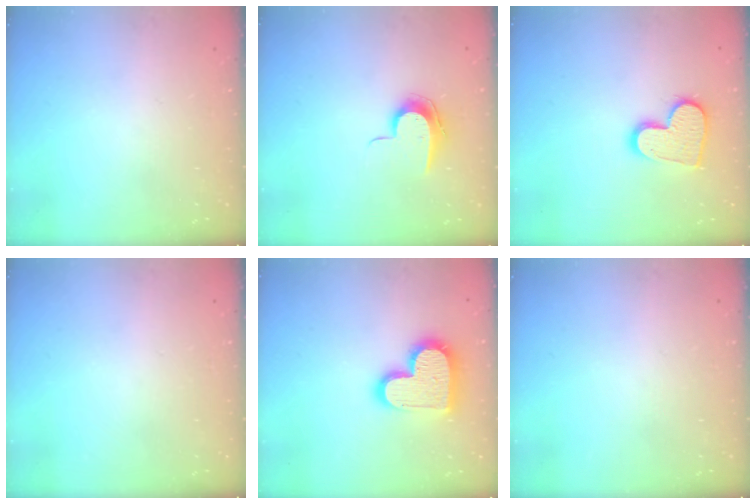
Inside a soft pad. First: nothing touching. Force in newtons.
{"total": 8.5, "press": 8.5, "slide": 0.8}
{"total": 13.8, "press": 13.8, "slide": 1.0}
{"total": 0.0}
{"total": 17.8, "press": 17.7, "slide": 1.3}
{"total": 0.0}